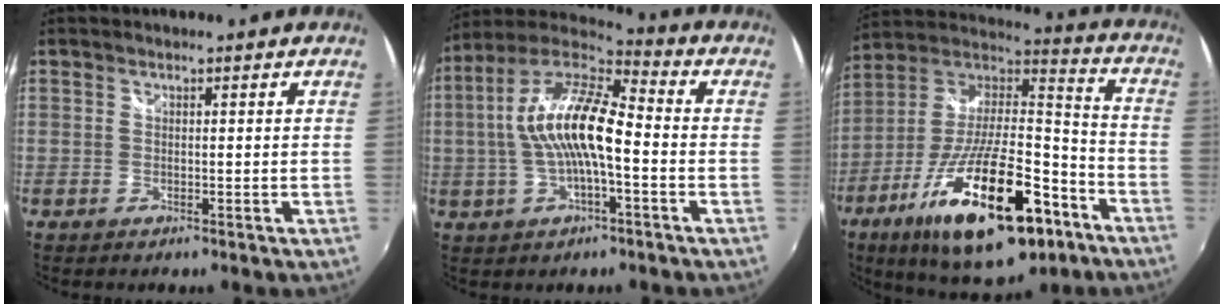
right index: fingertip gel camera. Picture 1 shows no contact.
{"total": 15.0, "force": [-1.3, 4.7, 14.1], "torque": [-0.270, 0.014, -0.029]}
{"total": 29.3, "force": [-15.1, 10.6, 22.8], "torque": [-0.398, -0.026, -0.240]}